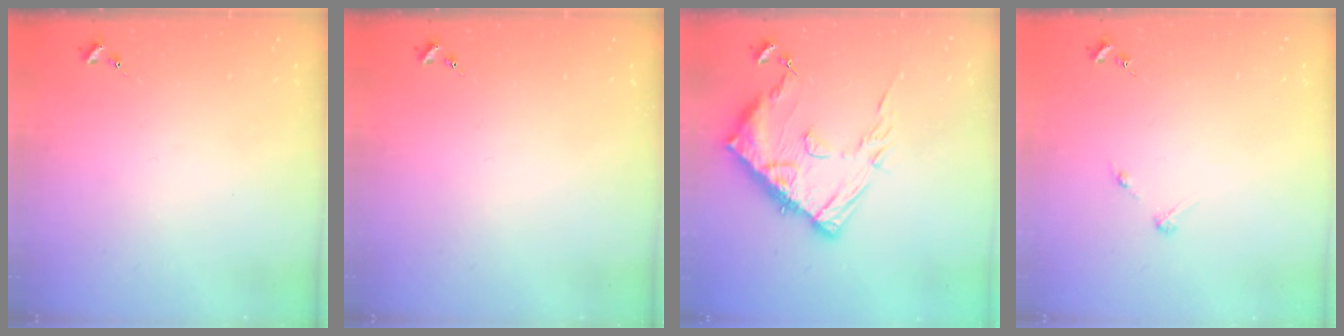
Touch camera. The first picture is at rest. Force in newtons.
{"total": 0.0}
{"total": 15.8, "press": 15.7, "slide": 1.6}
{"total": 2.8, "press": 2.8, "slide": 0.3}